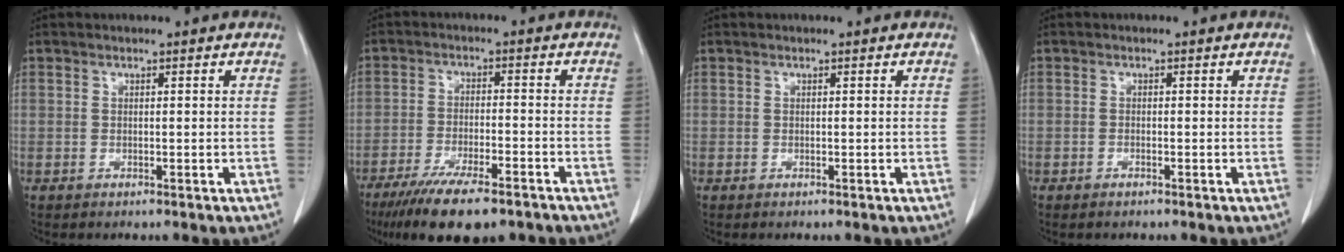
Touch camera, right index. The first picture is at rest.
{"total": 12.3, "force": [-9.0, 2.8, 7.8], "torque": [-0.125, -0.022, -0.144]}
{"total": 0.0}
{"total": 0.0}